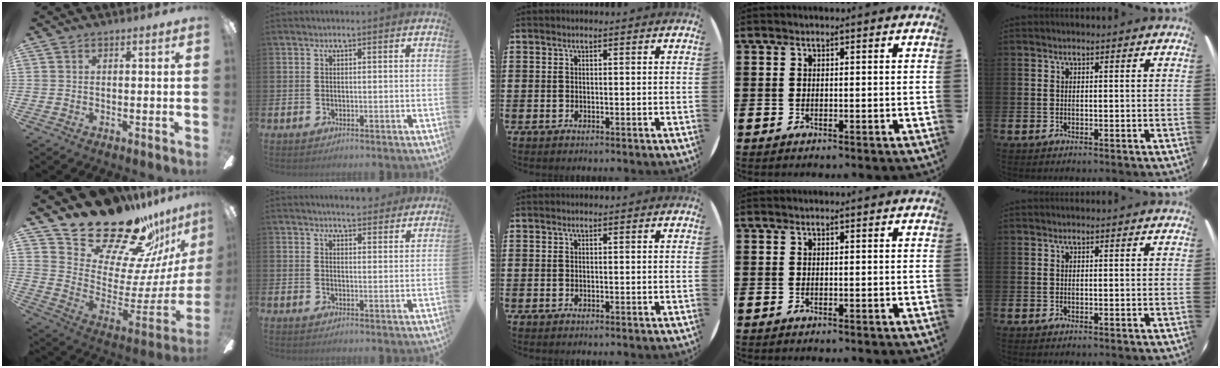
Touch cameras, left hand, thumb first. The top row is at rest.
{"thumb": {"total": 26.5, "force": [22.9, 9.1, 9.7], "torque": [-0.150, -0.183, 0.405]}, "index": {"total": 4.2, "force": [4.2, 0.3, 0.2], "torque": [-0.001, -0.026, 0.075]}}